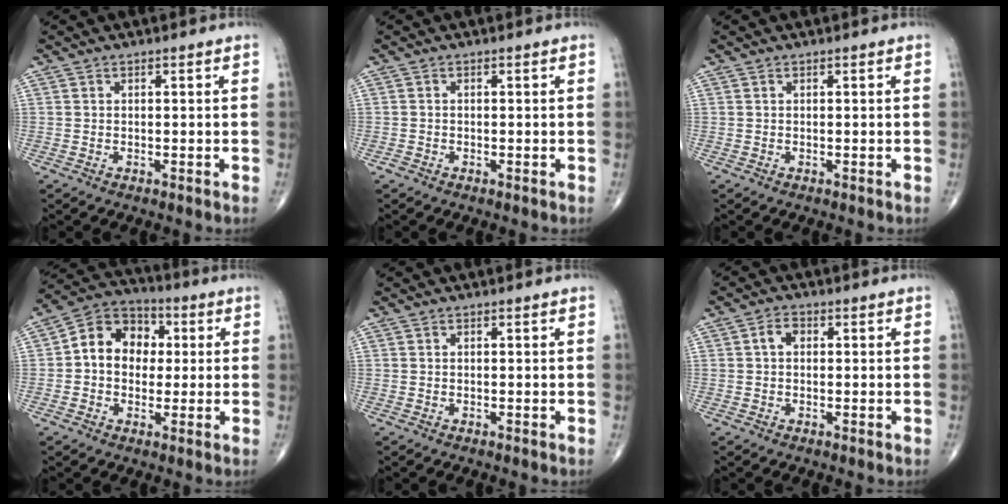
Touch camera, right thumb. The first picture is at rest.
{"total": 0.5, "force": [-0.4, 0.3, 0.2], "torque": [-0.003, -0.001, -0.011]}
{"total": 0.0}
{"total": 11.4, "force": [1.2, 9.1, 6.8], "torque": [-0.078, 0.027, 0.007]}
{"total": 0.0}
{"total": 2.6, "force": [0.4, 1.8, 1.8], "torque": [-0.029, 0.011, 0.004]}